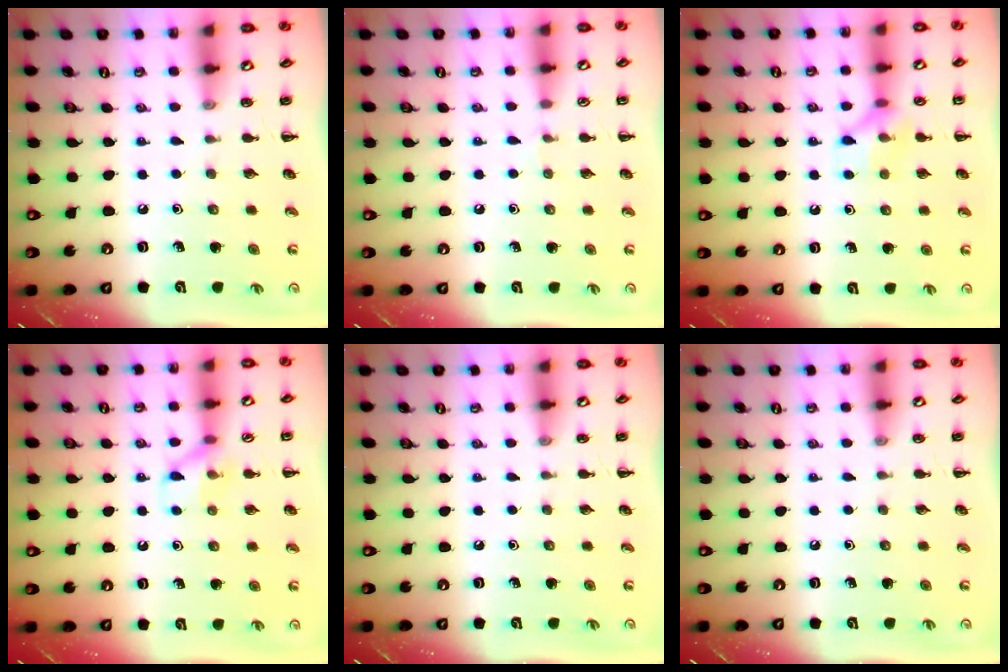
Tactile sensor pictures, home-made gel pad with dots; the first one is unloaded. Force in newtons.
{"total": 2.9, "press": 2.7, "slide": 1.1}
{"total": 8.2, "press": 8.2, "slide": 0.7}
{"total": 7.7, "press": 7.7, "slide": 0.6}
{"total": 0.0}
{"total": 0.0}